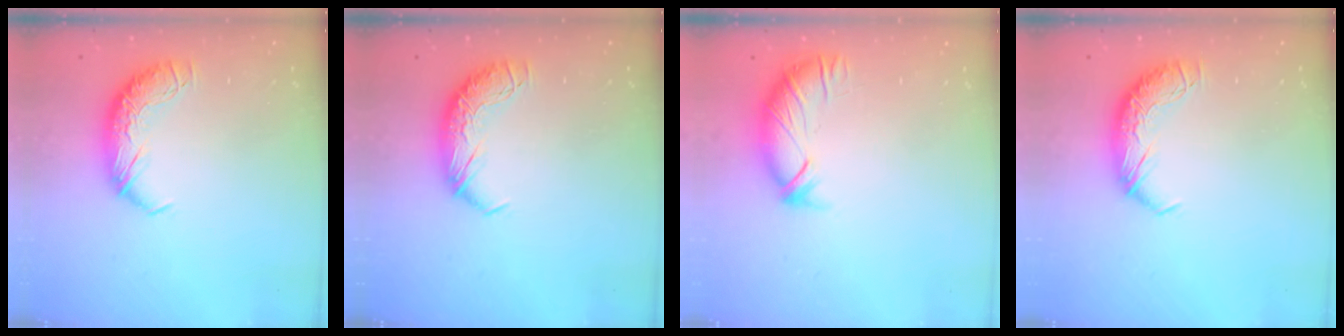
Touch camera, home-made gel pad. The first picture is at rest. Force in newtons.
{"total": 0.0}
{"total": 3.5, "press": 3.2, "slide": 1.3}
{"total": 0.0}